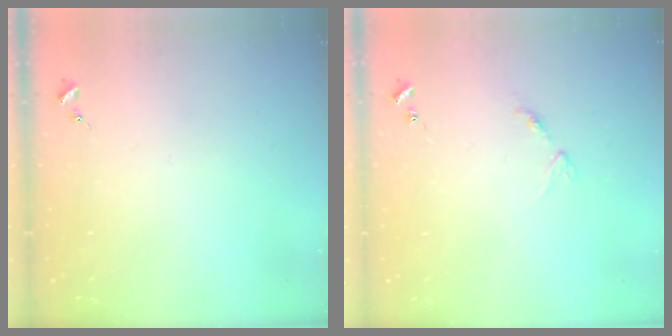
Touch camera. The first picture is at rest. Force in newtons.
{"total": 7.8, "press": 7.8, "slide": 0.6}